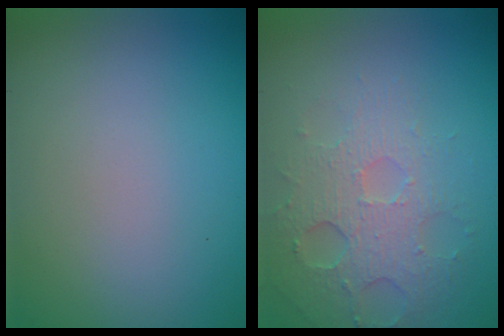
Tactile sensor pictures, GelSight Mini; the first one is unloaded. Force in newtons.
{"total": 3.6, "press": 3.3, "slide": 1.5}